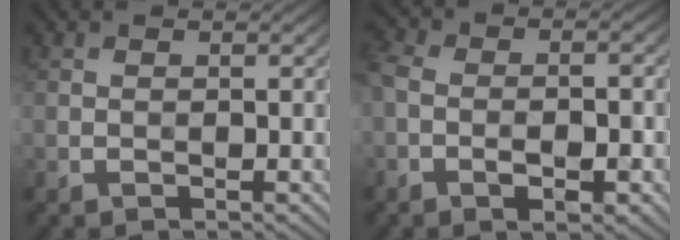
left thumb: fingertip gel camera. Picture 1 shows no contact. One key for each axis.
{"total": 7.8, "fx": -2.5, "fy": 4.5, "fz": 5.9, "tx": -0.104, "ty": 0.000, "tz": -0.043}